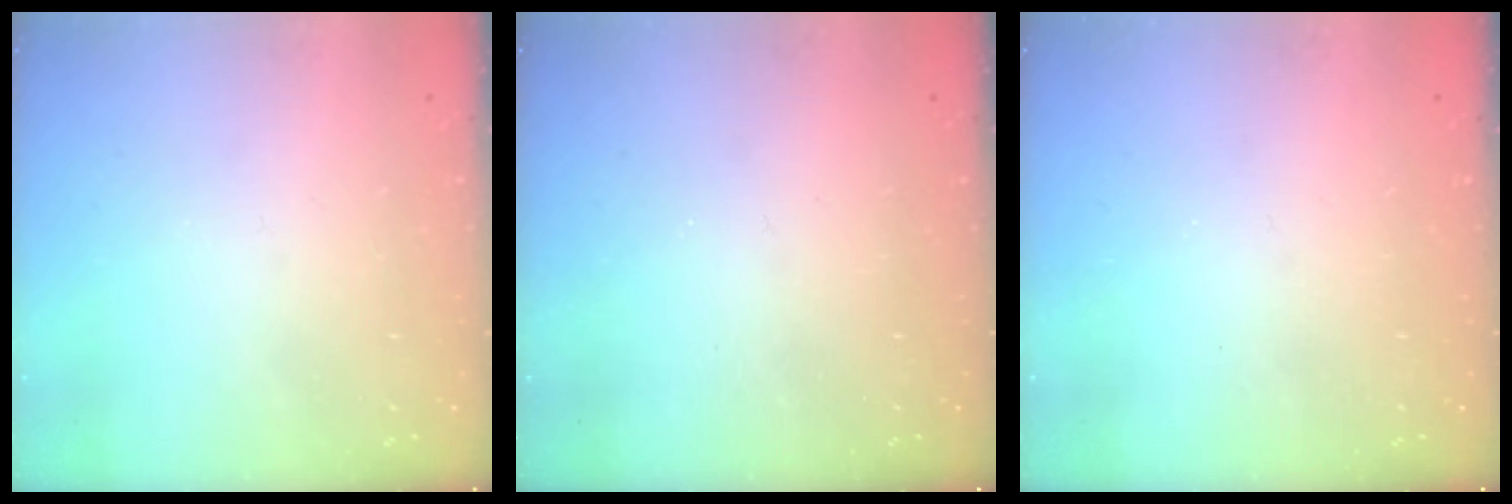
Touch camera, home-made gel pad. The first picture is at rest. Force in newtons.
{"total": 0.0}
{"total": 0.0}